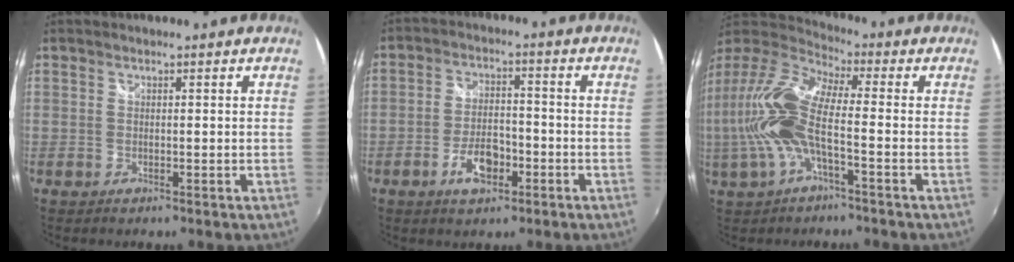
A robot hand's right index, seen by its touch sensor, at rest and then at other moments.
{"total": 7.0, "force": [-3.5, 3.5, 5.0], "torque": [-0.102, 0.002, -0.057]}
{"total": 14.7, "force": [-2.1, 4.8, 13.8], "torque": [-0.280, 0.002, -0.043]}